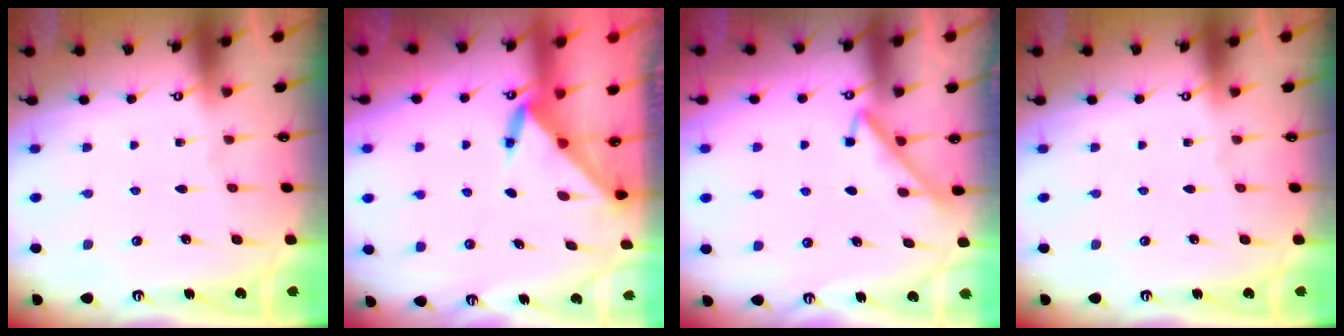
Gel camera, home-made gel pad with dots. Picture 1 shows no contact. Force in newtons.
{"total": 3.6, "press": 3.5, "slide": 0.4}
{"total": 4.0, "press": 3.9, "slide": 0.5}
{"total": 0.0}